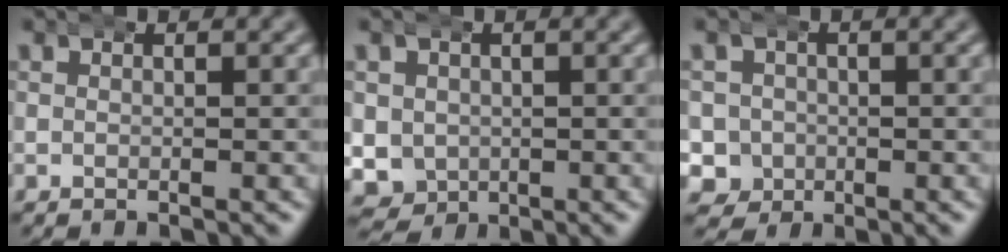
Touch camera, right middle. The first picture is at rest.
{"total": 8.7, "force": [-2.0, 8.0, 2.8], "torque": [-0.094, -0.038, -0.029]}
{"total": 7.1, "force": [-2.1, 6.5, 1.8], "torque": [-0.058, -0.025, -0.040]}